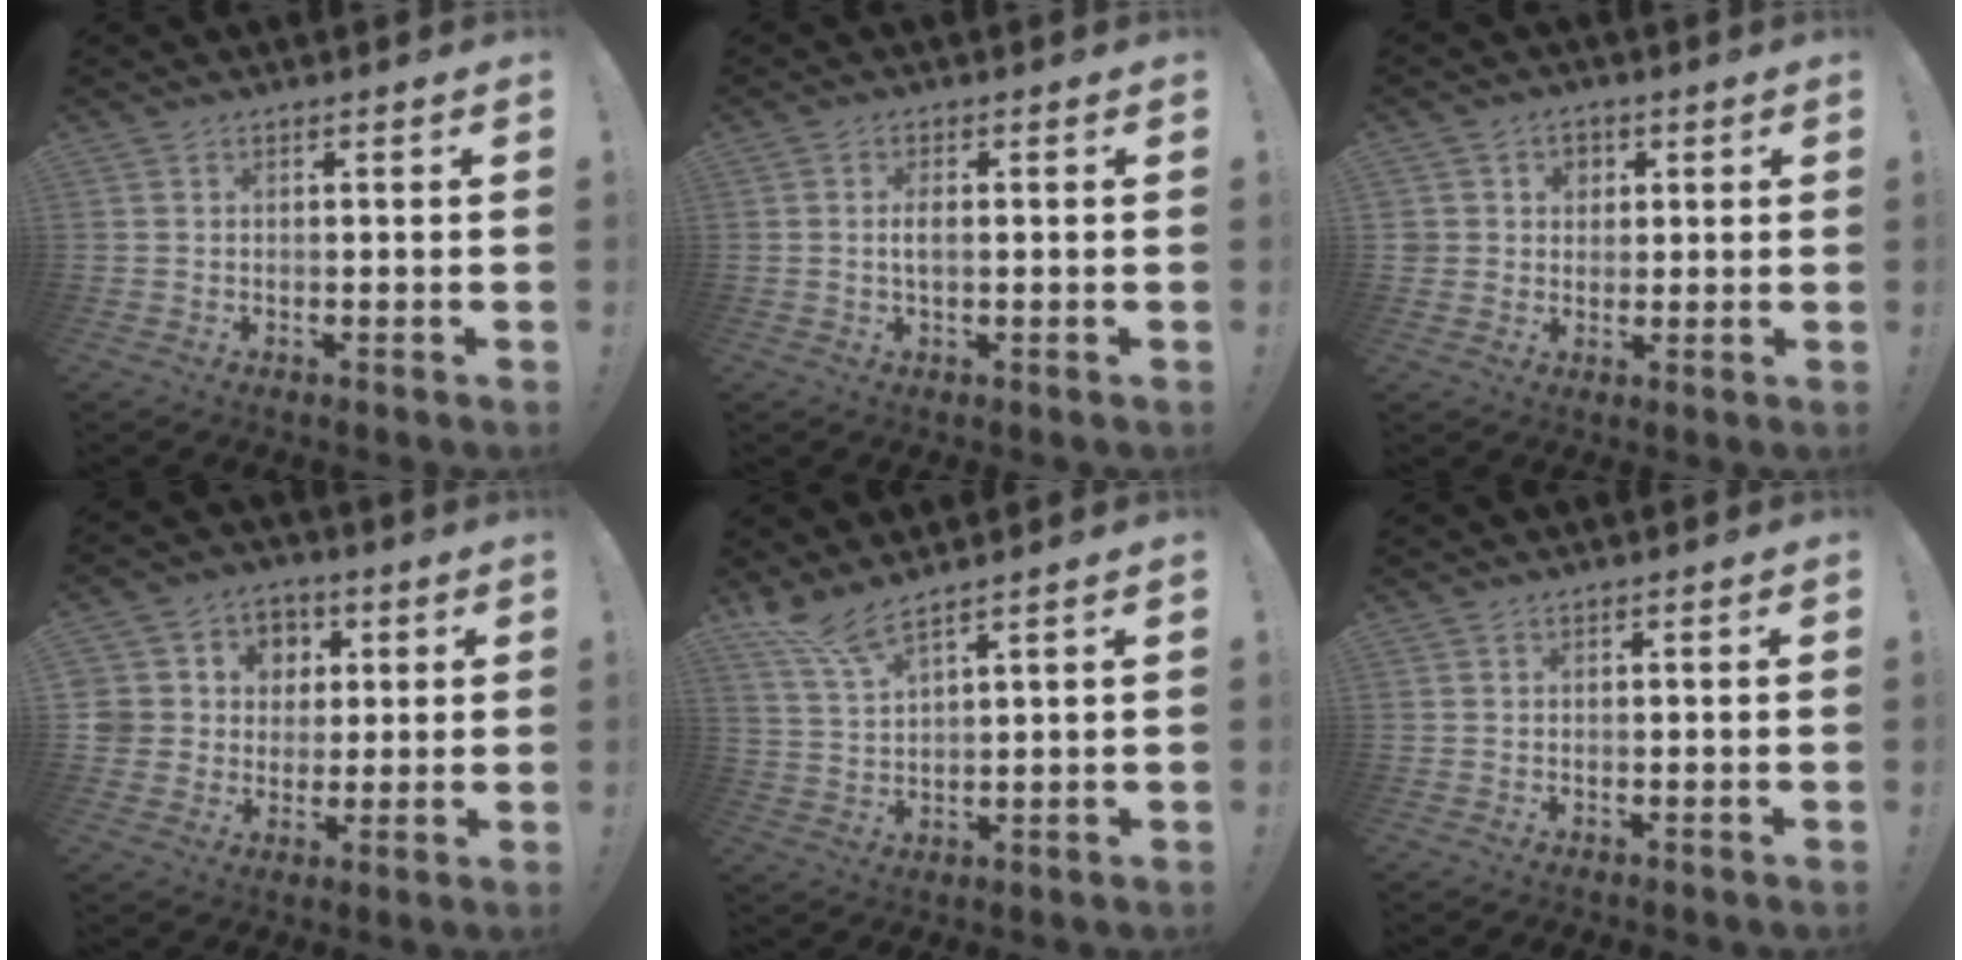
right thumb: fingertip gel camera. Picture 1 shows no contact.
{"total": 2.6, "force": [-0.1, 0.9, 2.4], "torque": [-0.040, 0.002, -0.004]}
{"total": 5.0, "force": [1.3, 4.8, 0.8], "torque": [-0.013, -0.009, 0.026]}
{"total": 8.9, "force": [1.4, 8.5, 2.1], "torque": [-0.030, -0.003, 0.041]}
{"total": 7.0, "force": [6.0, 0.9, 3.4], "torque": [-0.074, -0.032, 0.110]}
{"total": 0.0}